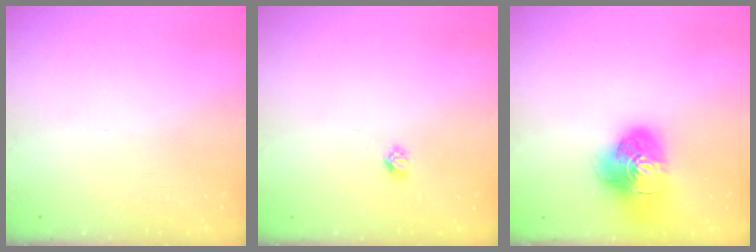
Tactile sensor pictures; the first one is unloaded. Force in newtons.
{"total": 3.7, "press": 3.7, "slide": 0.4}
{"total": 15.7, "press": 15.6, "slide": 1.9}